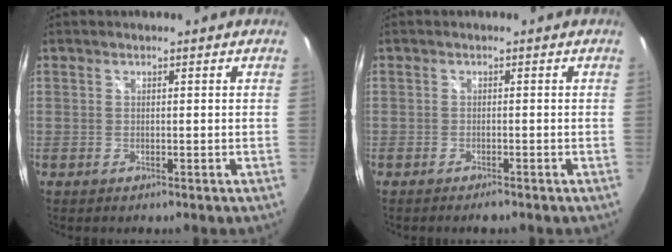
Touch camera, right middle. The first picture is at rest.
{"total": 1.8, "force": [-1.6, 0.4, 0.8], "torque": [-0.019, -0.006, -0.028]}